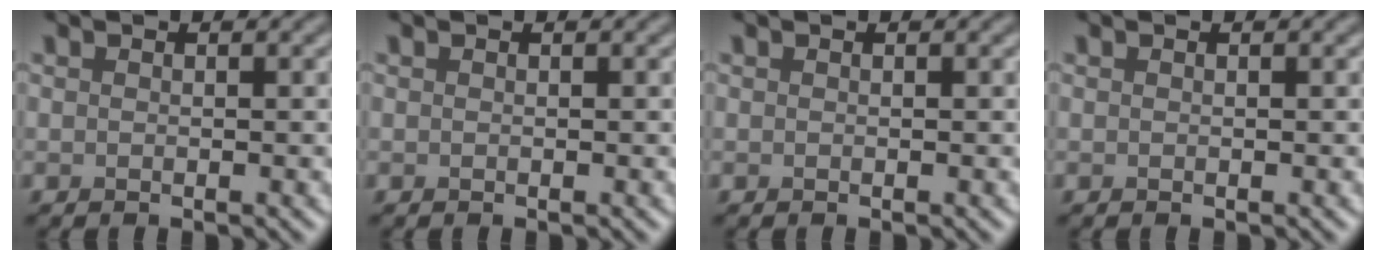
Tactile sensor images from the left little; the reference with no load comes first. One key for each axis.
{"total": 0.0}
{"total": 0.0}
{"total": 0.0}